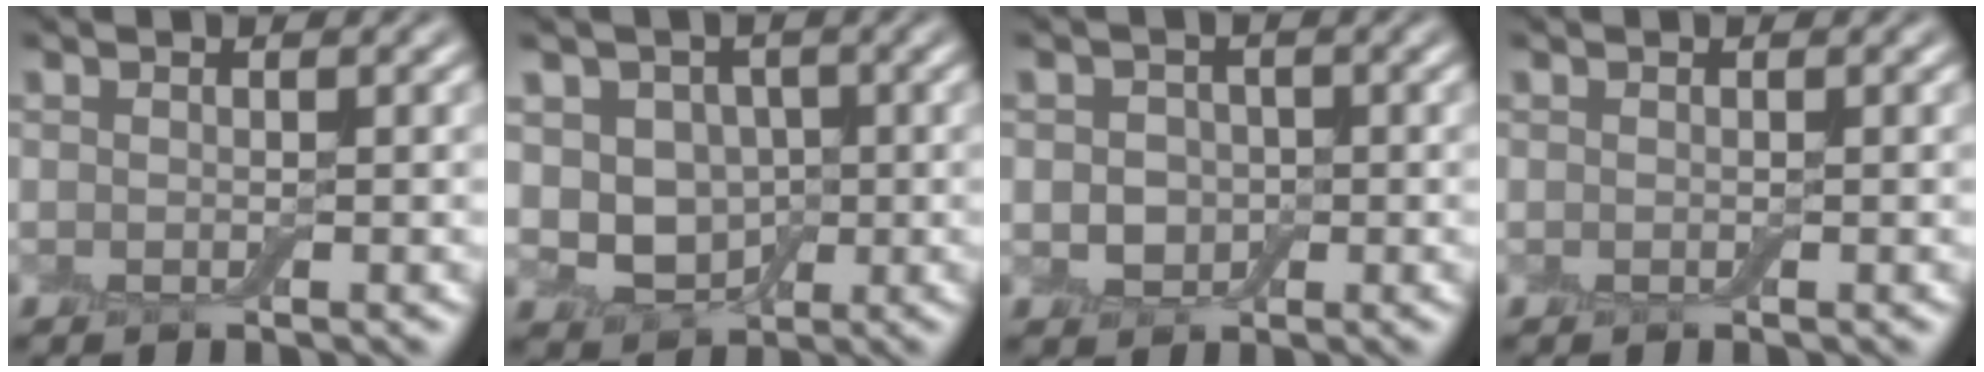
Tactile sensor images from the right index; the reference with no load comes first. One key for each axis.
{"total": 4.6, "fx": 0.4, "fy": 3.8, "fz": 2.4, "tx": -0.033, "ty": -0.004, "tz": -0.002}
{"total": 2.7, "fx": -0.3, "fy": 2.3, "fz": 1.5, "tx": -0.024, "ty": -0.002, "tz": -0.011}
{"total": 0.0}